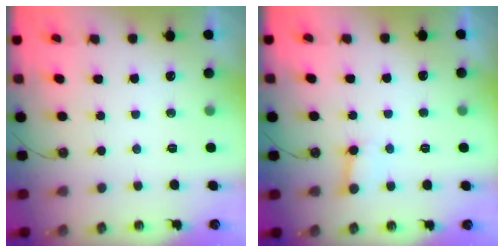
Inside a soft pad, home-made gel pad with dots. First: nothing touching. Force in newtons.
{"total": 5.2, "press": 5.1, "slide": 0.5}